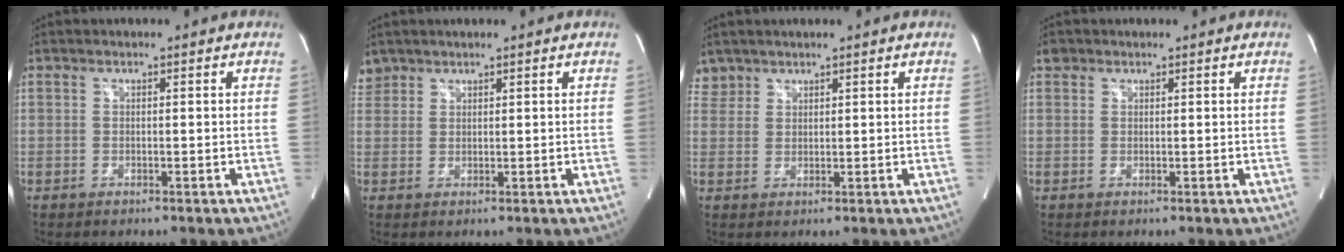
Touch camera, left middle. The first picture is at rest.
{"total": 2.5, "force": [2.2, 1.3, -0.2], "torque": [0.005, 0.013, 0.044]}
{"total": 2.5, "force": [2.1, 1.3, -0.4], "torque": [0.012, 0.011, 0.041]}
{"total": 1.0, "force": [0.7, 0.8, 0.1], "torque": [0.003, 0.010, 0.009]}